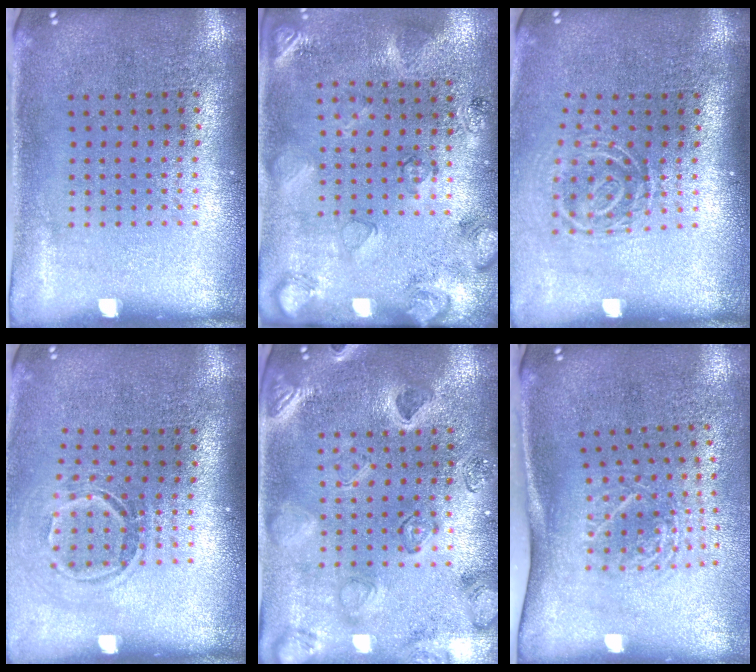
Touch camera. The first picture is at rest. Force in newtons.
{"total": 2.5, "press": 1.8, "slide": 1.8}
{"total": 1.8, "press": 1.2, "slide": 1.4}
{"total": 1.6, "press": 1.1, "slide": 1.2}
{"total": 2.5, "press": 2.4, "slide": 0.6}
{"total": 1.9, "press": 1.3, "slide": 1.4}